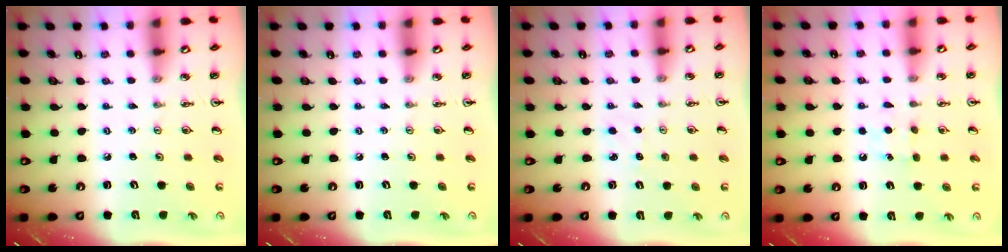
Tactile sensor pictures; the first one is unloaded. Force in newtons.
{"total": 0.0}
{"total": 2.9, "press": 2.9, "slide": 0.4}
{"total": 6.4, "press": 6.3, "slide": 0.7}